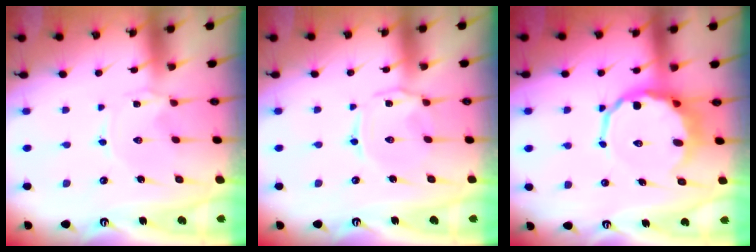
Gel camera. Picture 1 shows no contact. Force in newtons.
{"total": 2.2, "press": 2.1, "slide": 0.6}
{"total": 10.8, "press": 10.4, "slide": 2.8}